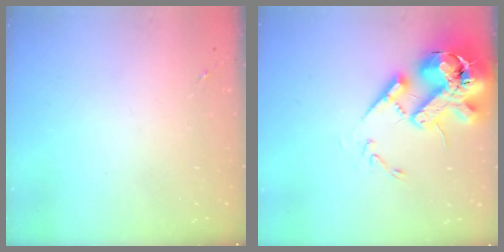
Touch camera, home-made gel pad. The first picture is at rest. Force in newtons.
{"total": 20.8, "press": 20.5, "slide": 3.5}